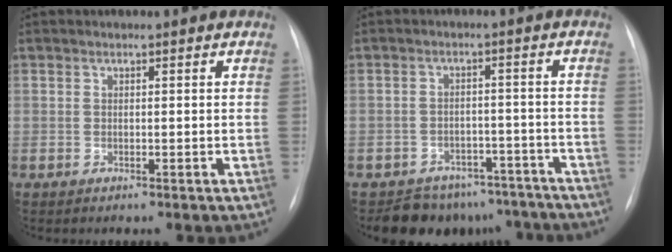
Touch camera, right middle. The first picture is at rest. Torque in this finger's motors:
{"motor_torque": [0.15, -0.16, 0.18, 0.01]}